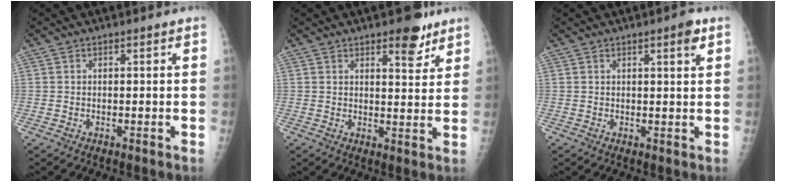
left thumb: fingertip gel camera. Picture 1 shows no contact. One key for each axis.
{"total": 6.1, "fx": 4.2, "fy": 2.4, "fz": 3.8, "tx": -0.030, "ty": -0.025, "tz": 0.054}
{"total": 2.7, "fx": 1.5, "fy": 0.4, "fz": 2.2, "tx": -0.028, "ty": -0.007, "tz": 0.019}